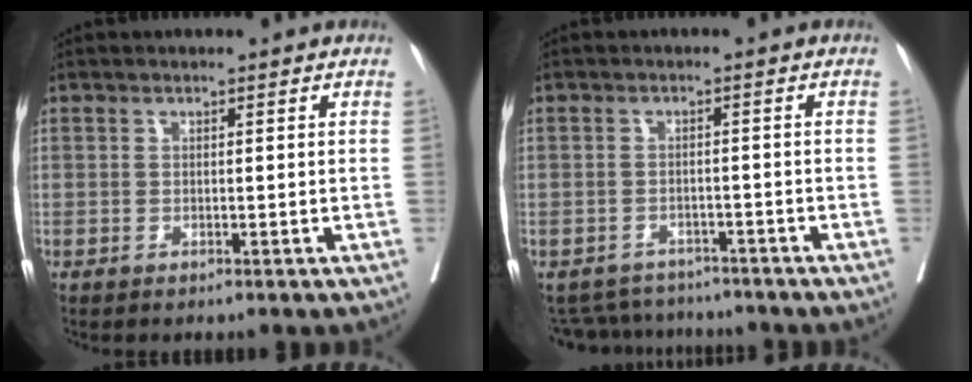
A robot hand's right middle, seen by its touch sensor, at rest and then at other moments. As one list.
[{"total": 6.9, "force": [-6.7, 1.9, 0.0], "torque": [0.001, 0.010, -0.094]}]